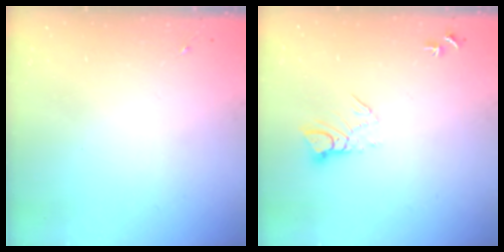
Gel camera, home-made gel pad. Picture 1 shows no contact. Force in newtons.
{"total": 5.9, "press": 5.9, "slide": 0.5}